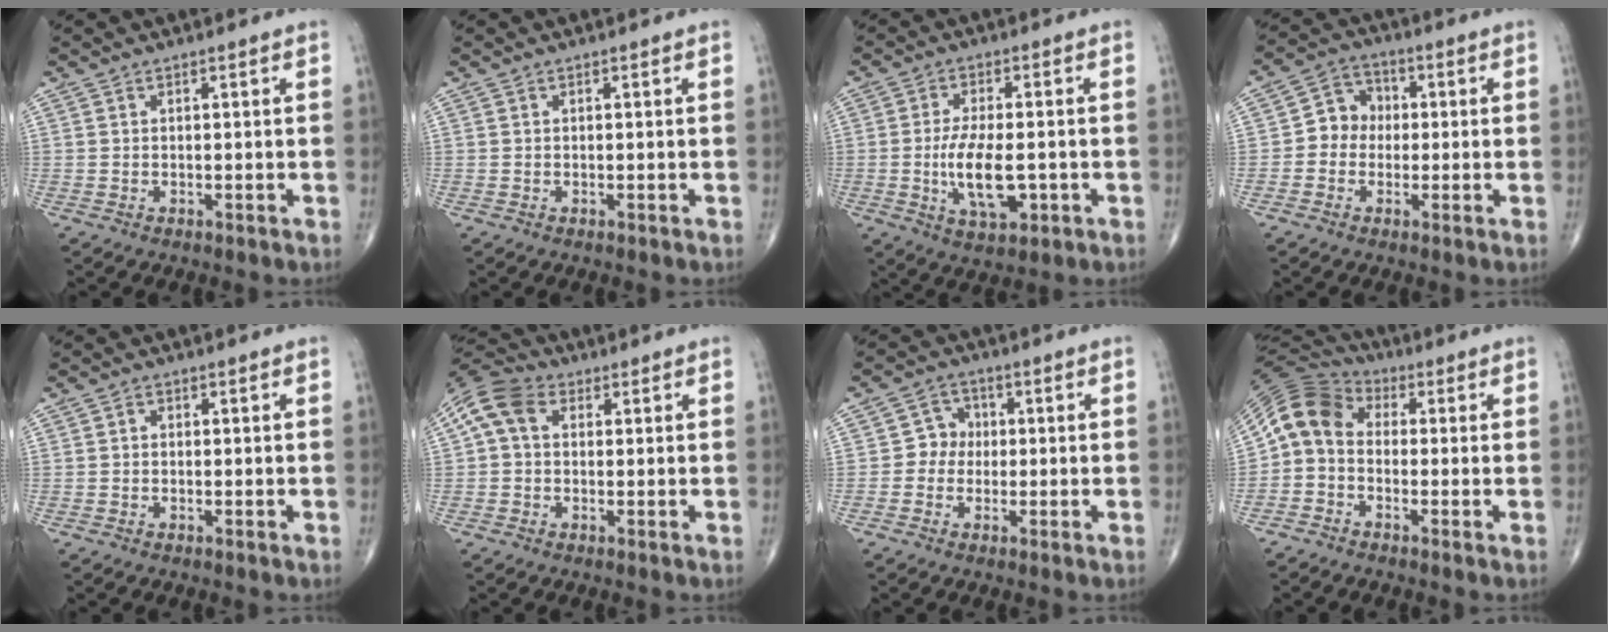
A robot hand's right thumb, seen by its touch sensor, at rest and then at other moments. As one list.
[{"total": 0.0}, {"total": 9.6, "force": [-1.8, 4.1, 8.4], "torque": [-0.154, -0.004, -0.027]}, {"total": 6.3, "force": [-0.4, 5.7, 2.7], "torque": [-0.016, 0.022, -0.024]}, {"total": 0.9, "force": [-0.1, 0.7, 0.5], "torque": [-0.004, 0.002, -0.007]}, {"total": 8.0, "force": [1.5, 5.8, 5.3], "torque": [-0.107, 0.028, 0.019]}, {"total": 4.3, "force": [-0.4, 4.0, 1.5], "torque": [0.004, 0.013, -0.017]}, {"total": 8.8, "force": [-0.5, 6.7, 5.7], "torque": [-0.101, 0.036, -0.032]}]